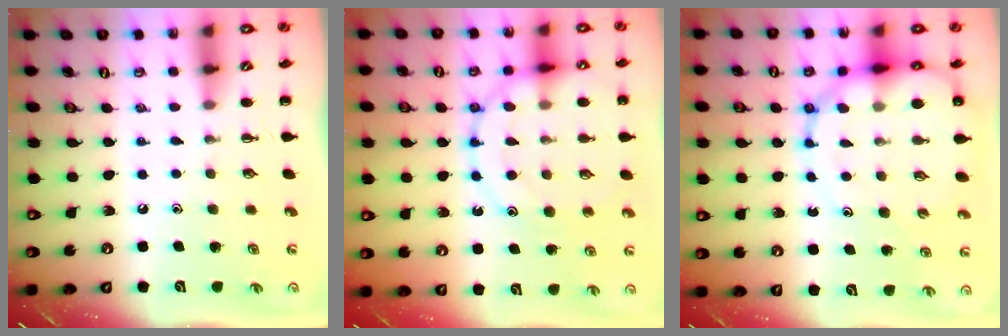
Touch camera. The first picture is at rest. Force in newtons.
{"total": 16.6, "press": 16.5, "slide": 2.0}
{"total": 13.6, "press": 13.2, "slide": 3.5}